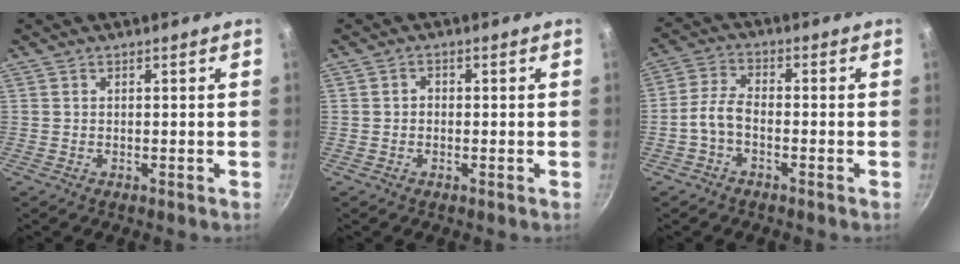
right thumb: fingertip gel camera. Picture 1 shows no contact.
{"total": 1.5, "force": [-0.1, 1.2, 0.8], "torque": [-0.011, 0.007, -0.004]}
{"total": 4.9, "force": [-2.1, 2.6, 3.5], "torque": [-0.073, 0.030, -0.051]}